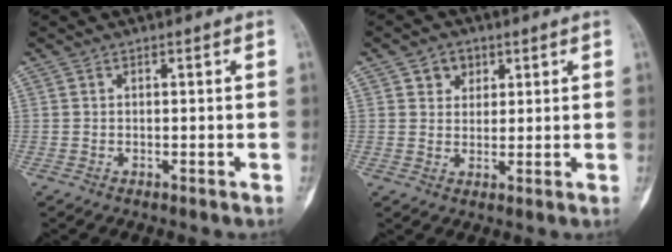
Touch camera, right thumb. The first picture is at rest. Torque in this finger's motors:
{"motor_torque": [-0.68, 0.49, 0.17, -0.01, -0.01]}